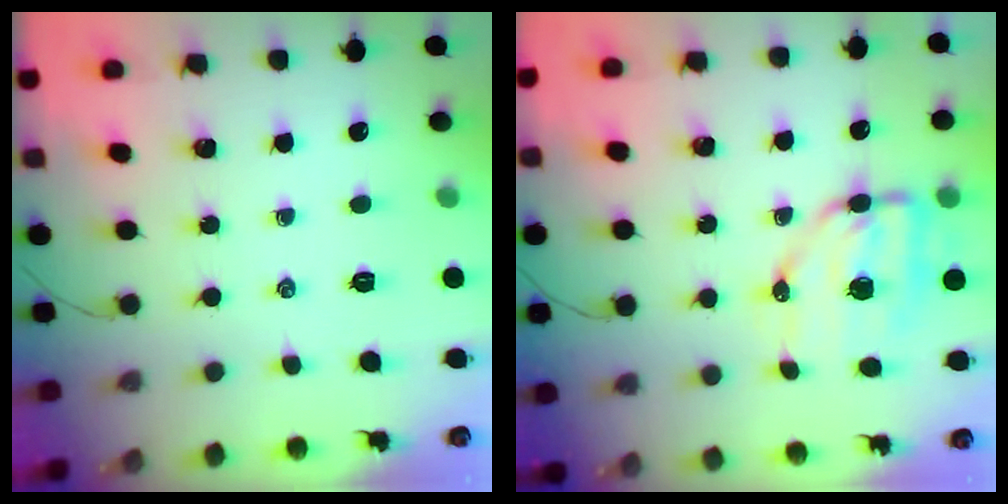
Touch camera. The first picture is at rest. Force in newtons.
{"total": 7.6, "press": 7.5, "slide": 1.5}